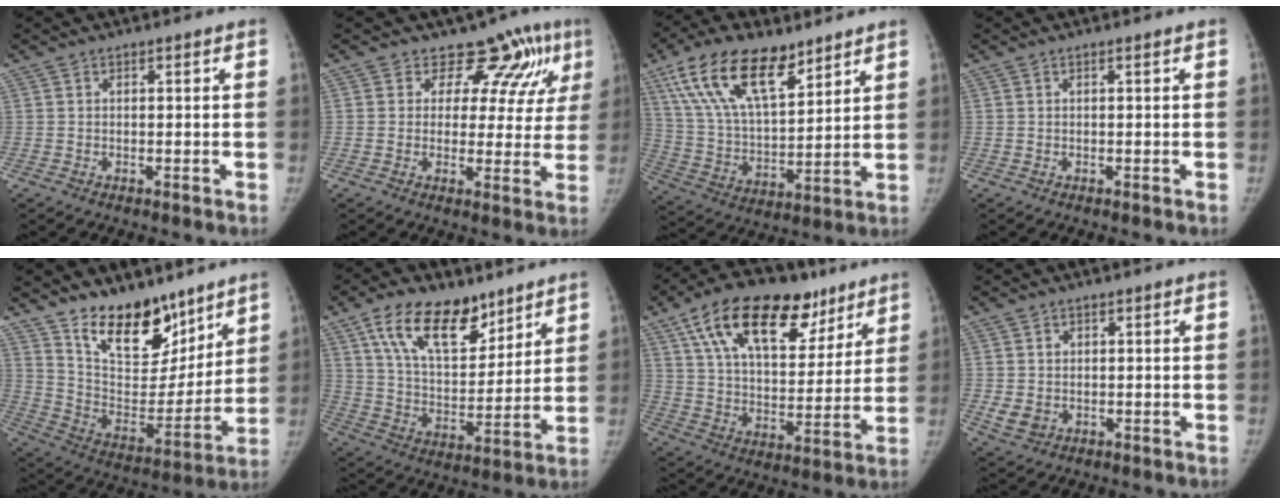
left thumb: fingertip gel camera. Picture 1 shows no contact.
{"total": 9.8, "force": [6.8, 6.0, 3.6], "torque": [0.001, -0.032, 0.066]}
{"total": 19.1, "force": [11.5, 8.6, 12.7], "torque": [-0.207, -0.038, 0.217]}
{"total": 0.0}
{"total": 19.0, "force": [13.3, 9.7, 9.5], "torque": [-0.094, -0.092, 0.229]}
{"total": 17.7, "force": [10.7, 9.4, 10.5], "torque": [-0.133, -0.049, 0.191]}
{"total": 24.6, "force": [13.8, 12.8, 15.9], "torque": [-0.224, -0.014, 0.229]}
{"total": 4.1, "force": [-0.2, 3.6, 2.0], "torque": [-0.022, -0.001, 0.005]}